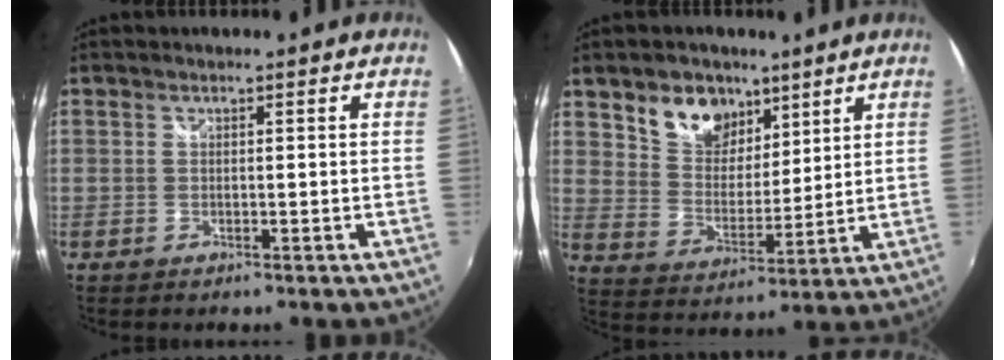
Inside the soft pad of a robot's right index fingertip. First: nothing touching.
{"total": 11.2, "force": [7.0, 7.4, 4.6], "torque": [-0.088, 0.015, 0.133]}